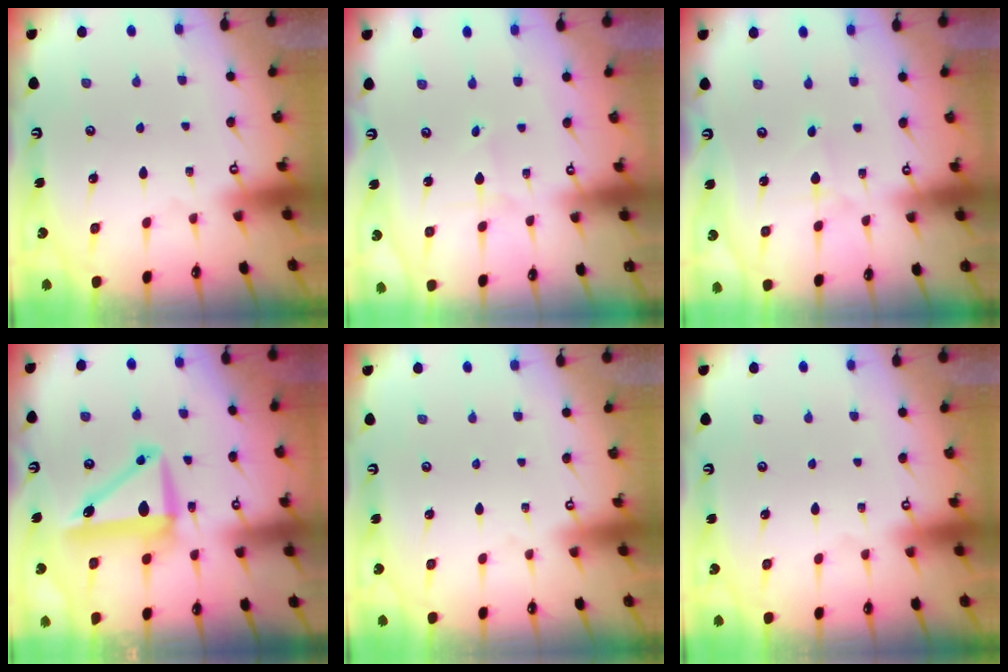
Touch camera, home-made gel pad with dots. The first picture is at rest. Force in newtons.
{"total": 0.6, "press": 0.6, "slide": 0.0}
{"total": 0.7, "press": 0.7, "slide": 0.0}
{"total": 9.9, "press": 9.6, "slide": 2.1}
{"total": 0.0}
{"total": 0.0}